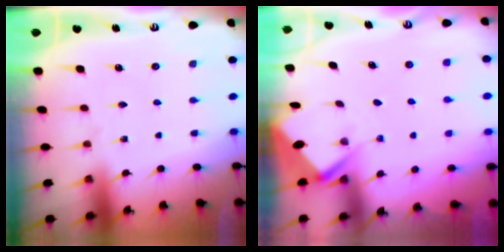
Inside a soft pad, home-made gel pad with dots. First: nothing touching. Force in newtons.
{"total": 2.9, "press": 2.9, "slide": 0.3}